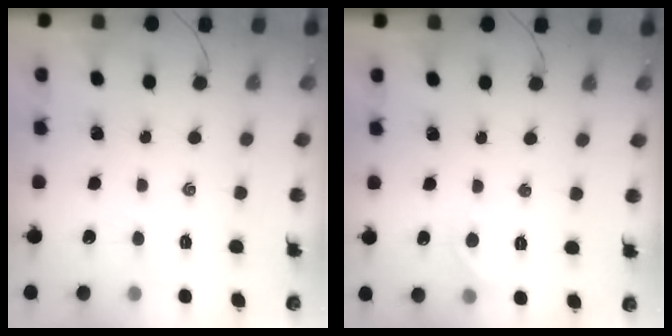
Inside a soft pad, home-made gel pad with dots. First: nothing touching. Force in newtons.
{"total": 4.7, "press": 4.5, "slide": 1.5}